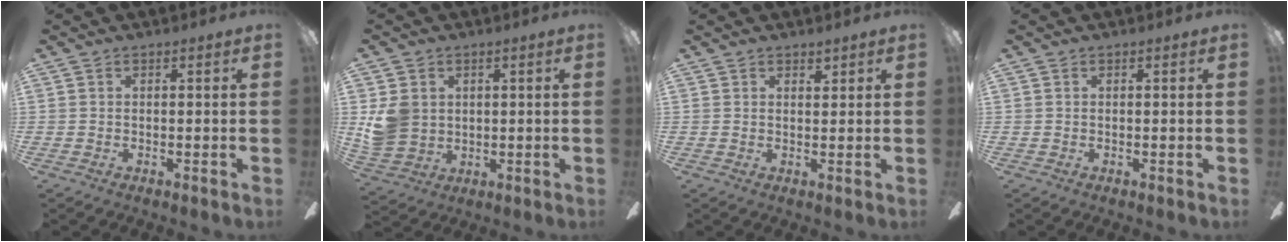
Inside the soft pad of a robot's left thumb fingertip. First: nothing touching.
{"total": 7.4, "force": [1.9, 6.6, 2.8], "torque": [-0.063, 0.008, 0.040]}
{"total": 1.8, "force": [1.6, 0.7, 0.2], "torque": [0.003, -0.006, 0.029]}
{"total": 0.0}